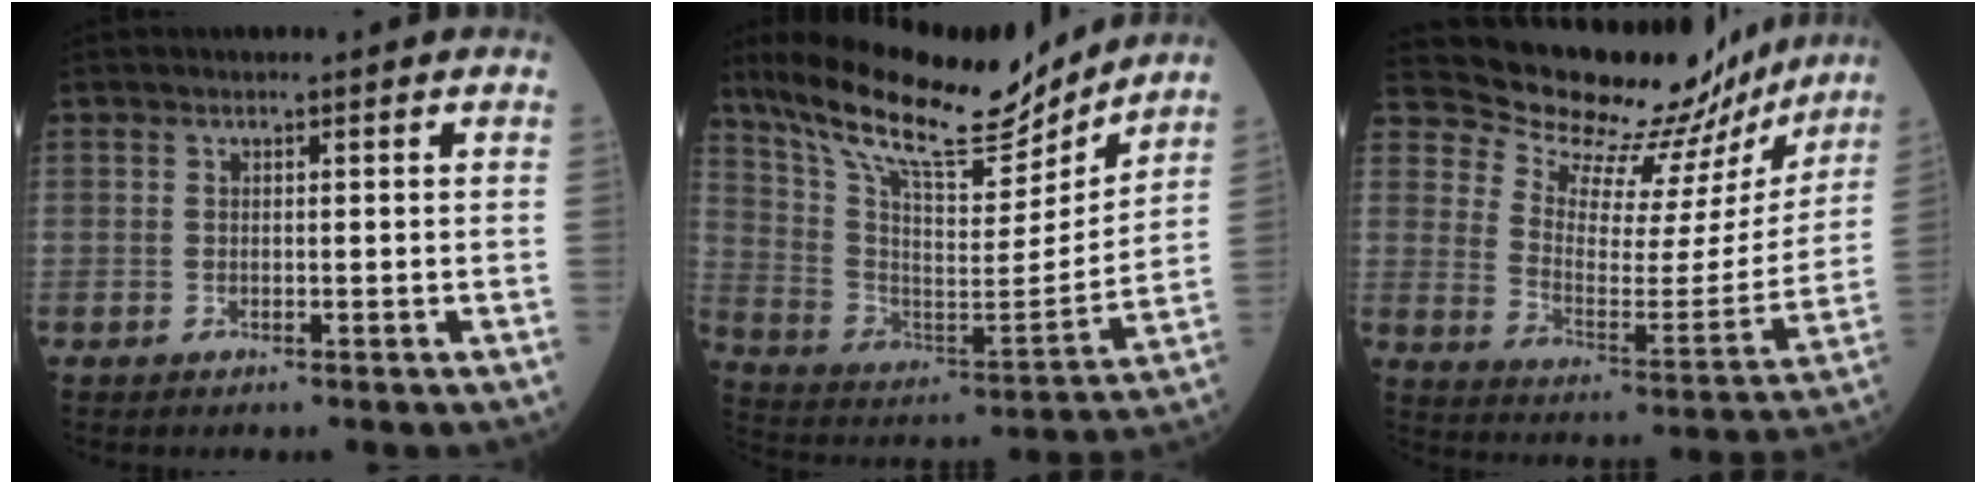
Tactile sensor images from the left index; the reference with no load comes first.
{"total": 21.8, "force": [18.6, 4.3, 10.6], "torque": [-0.196, -0.012, 0.312]}
{"total": 20.8, "force": [19.5, 5.7, 4.6], "torque": [-0.068, -0.048, 0.258]}